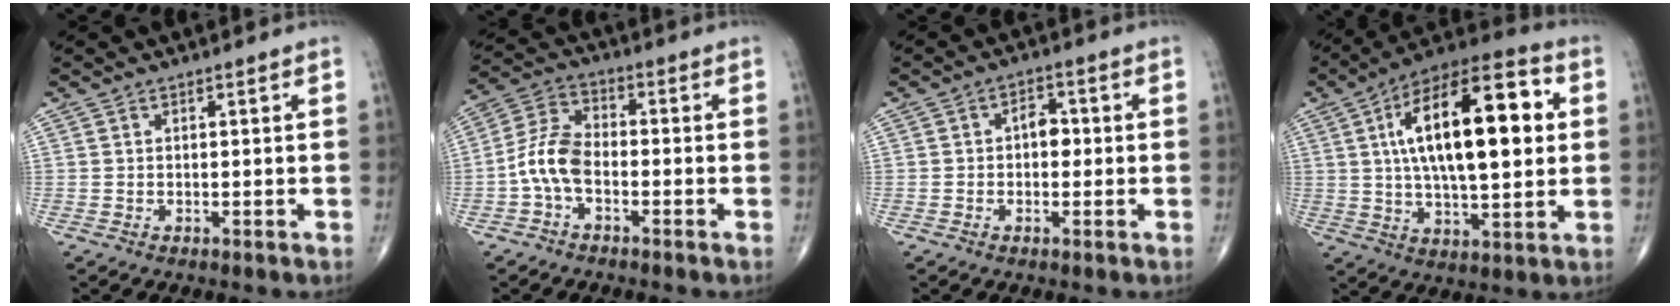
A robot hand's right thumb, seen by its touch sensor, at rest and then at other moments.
{"total": 7.6, "force": [-2.3, 4.2, 5.8], "torque": [-0.119, 0.030, -0.056]}
{"total": 3.7, "force": [0.0, 2.4, 2.7], "torque": [-0.024, 0.014, -0.005]}
{"total": 23.5, "force": [4.3, 9.5, 21.0], "torque": [-0.332, 0.012, 0.061]}